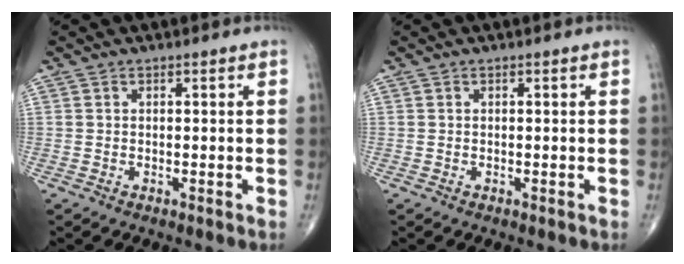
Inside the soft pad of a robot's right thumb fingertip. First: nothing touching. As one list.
[{"total": 0.0}]